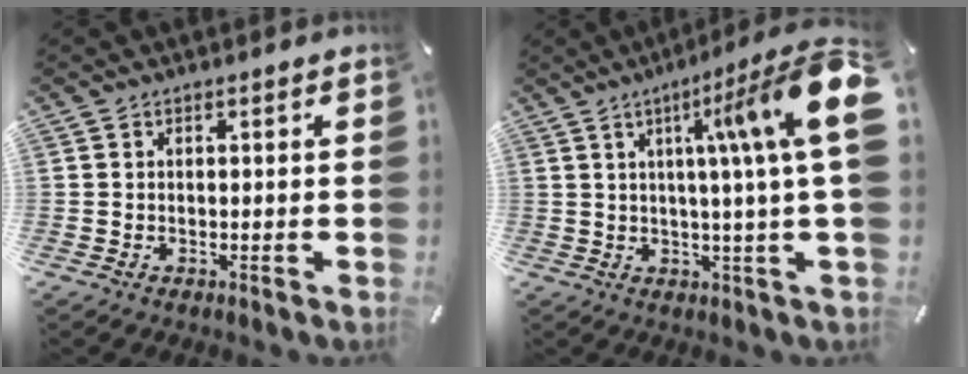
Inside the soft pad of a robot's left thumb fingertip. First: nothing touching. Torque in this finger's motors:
{"motor_torque": [0.69, 1.12, 1.83, -0.72, 0.48]}